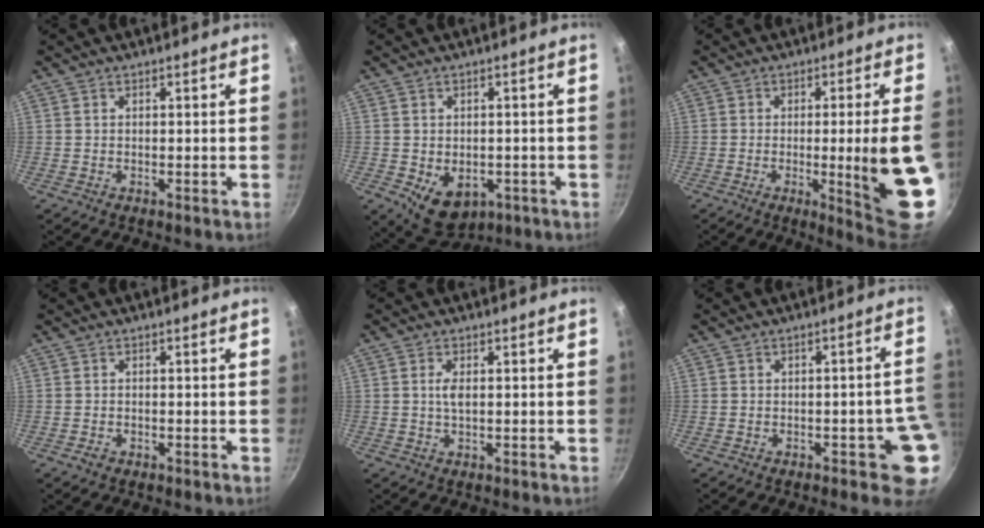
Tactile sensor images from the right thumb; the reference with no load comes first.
{"total": 8.1, "force": [-2.1, 5.8, 5.2], "torque": [-0.053, -0.004, -0.013]}
{"total": 15.5, "force": [-2.4, 1.4, 15.3], "torque": [-0.194, -0.008, -0.022]}
{"total": 1.0, "force": [-0.5, 0.6, 0.6], "torque": [-0.013, 0.002, -0.011]}
{"total": 2.3, "force": [0.3, 1.0, 2.0], "torque": [-0.042, 0.001, 0.006]}
{"total": 6.2, "force": [-1.7, 2.7, 5.3], "torque": [-0.020, 0.026, -0.018]}